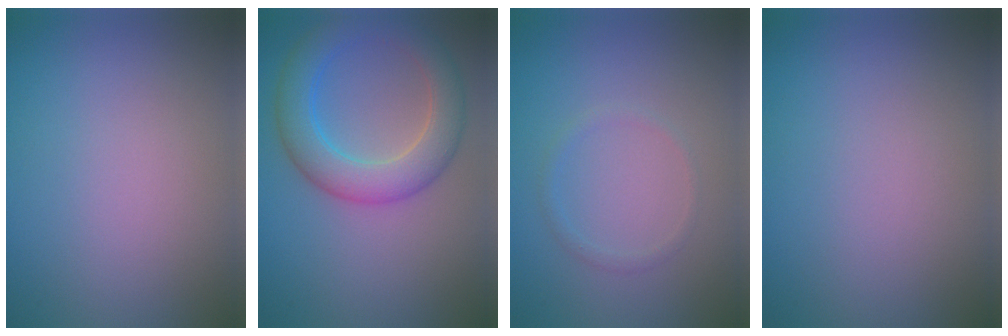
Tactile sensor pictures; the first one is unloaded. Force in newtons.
{"total": 5.9, "press": 5.9, "slide": 0.2}
{"total": 0.9, "press": 0.9, "slide": 0.1}
{"total": 0.0}